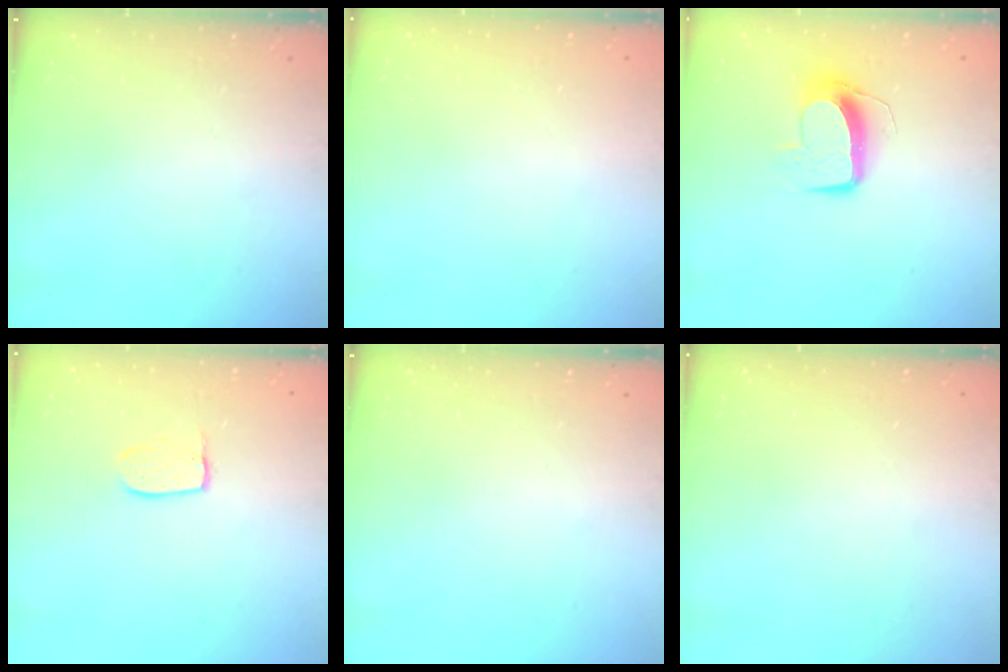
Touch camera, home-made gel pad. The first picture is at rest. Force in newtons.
{"total": 0.5, "press": 0.5, "slide": 0.1}
{"total": 10.2, "press": 10.1, "slide": 0.5}
{"total": 5.5, "press": 5.5, "slide": 0.4}
{"total": 0.0}
{"total": 0.0}